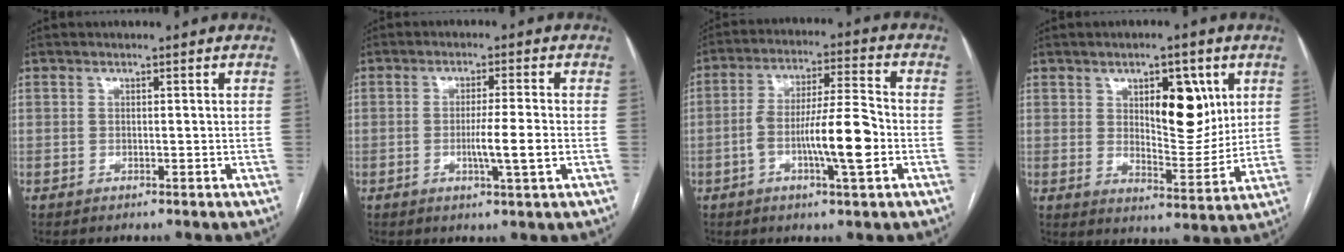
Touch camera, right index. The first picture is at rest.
{"total": 5.4, "force": [-1.2, -0.4, 5.3], "torque": [-0.089, -0.009, -0.021]}
{"total": 11.2, "force": [-3.1, 1.1, 10.7], "torque": [-0.189, 0.009, -0.056]}
{"total": 9.8, "force": [3.7, 3.9, 8.2], "torque": [-0.118, -0.001, 0.063]}